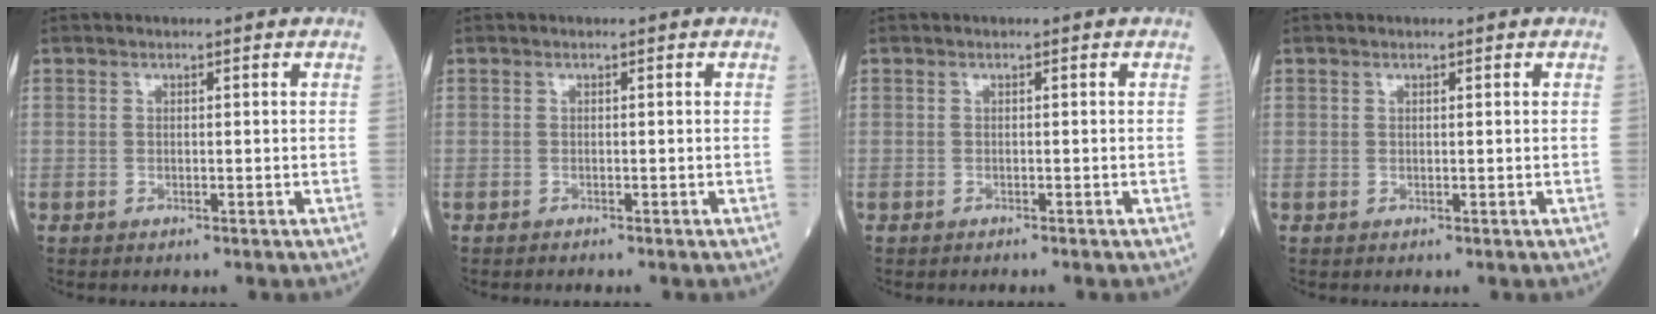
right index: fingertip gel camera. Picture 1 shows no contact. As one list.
[{"total": 0.7, "force": [-0.6, 0.0, 0.3], "torque": [-0.003, -0.001, -0.011]}, {"total": 0.6, "force": [-0.5, 0.0, 0.3], "torque": [-0.005, -0.001, -0.009]}, {"total": 0.0}]